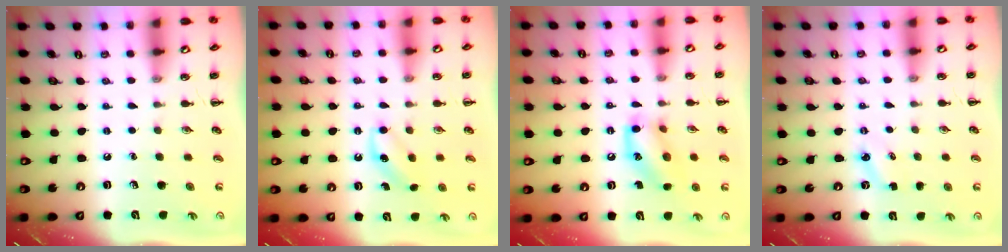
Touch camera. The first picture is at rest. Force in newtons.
{"total": 6.2, "press": 6.0, "slide": 1.5}
{"total": 13.0, "press": 12.8, "slide": 2.2}
{"total": 3.2, "press": 3.0, "slide": 0.9}